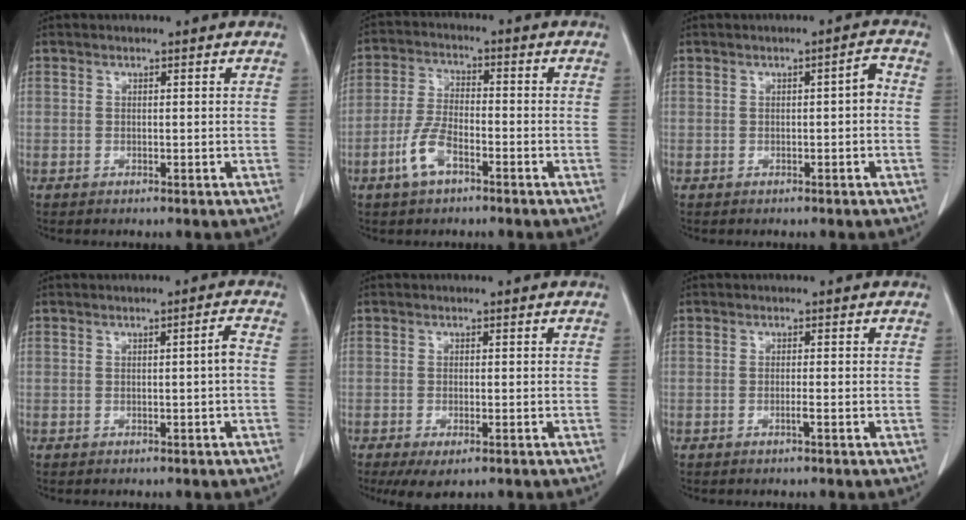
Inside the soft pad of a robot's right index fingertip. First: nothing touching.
{"total": 6.4, "force": [-3.3, 2.6, 4.7], "torque": [-0.109, 0.003, -0.064]}
{"total": 2.0, "force": [-0.2, 0.4, 1.9], "torque": [-0.025, 0.007, -0.003]}
{"total": 1.6, "force": [-0.3, -0.2, 1.5], "torque": [-0.022, 0.001, -0.002]}
{"total": 4.1, "force": [-2.4, 1.4, 3.0], "torque": [-0.050, -0.011, -0.032]}
{"total": 0.8, "force": [-0.4, -0.2, 0.7], "torque": [-0.012, 0.001, -0.008]}